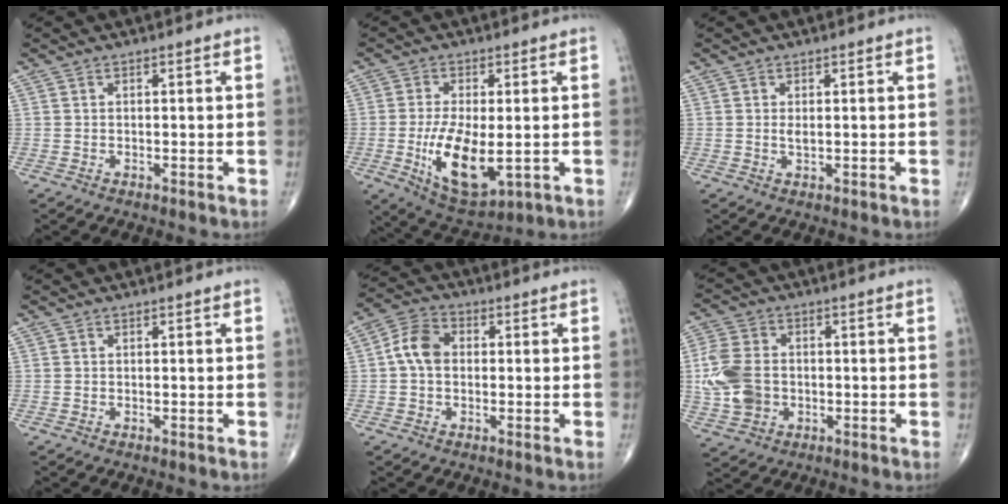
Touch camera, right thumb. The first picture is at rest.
{"total": 12.4, "force": [-2.2, 5.4, 10.9], "torque": [-0.190, -0.021, -0.024]}
{"total": 1.0, "force": [0.2, 0.4, 0.9], "torque": [-0.016, -0.003, 0.005]}
{"total": 0.0}
{"total": 6.6, "force": [0.1, 4.8, 4.4], "torque": [-0.079, 0.021, -0.008]}
{"total": 10.2, "force": [-0.9, 7.8, 6.6], "torque": [-0.138, 0.006, -0.018]}